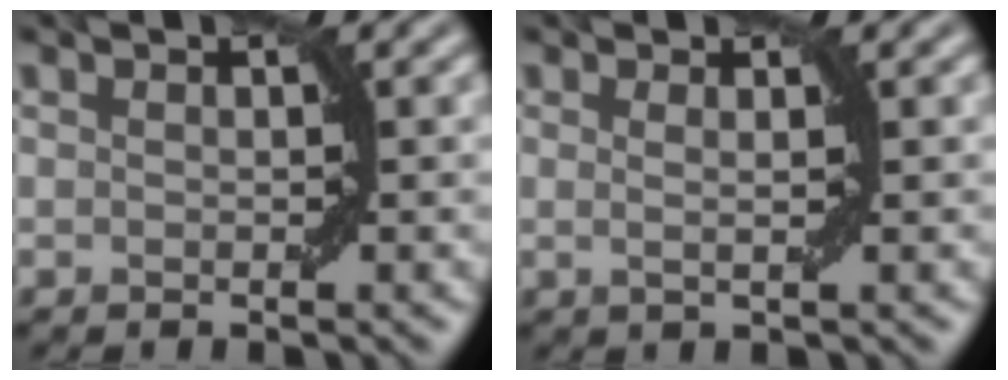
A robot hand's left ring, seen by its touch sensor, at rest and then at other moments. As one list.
[{"total": 1.3, "force": [0.3, 0.3, 1.3], "torque": [-0.020, -0.001, 0.001]}]